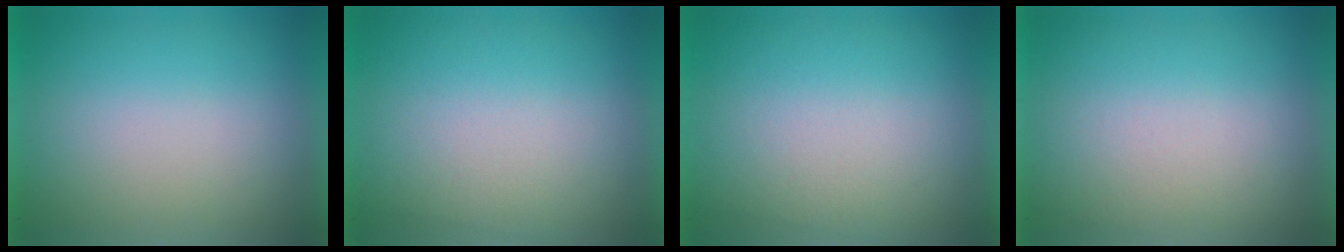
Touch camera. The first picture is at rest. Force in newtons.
{"total": 2.6}
{"total": 2.6}
{"total": 1.4}